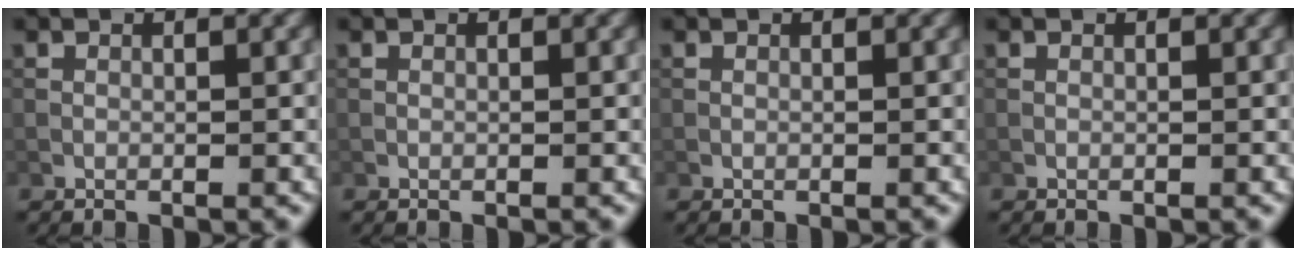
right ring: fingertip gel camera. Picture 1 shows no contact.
{"total": 0.0}
{"total": 0.0}
{"total": 0.0}